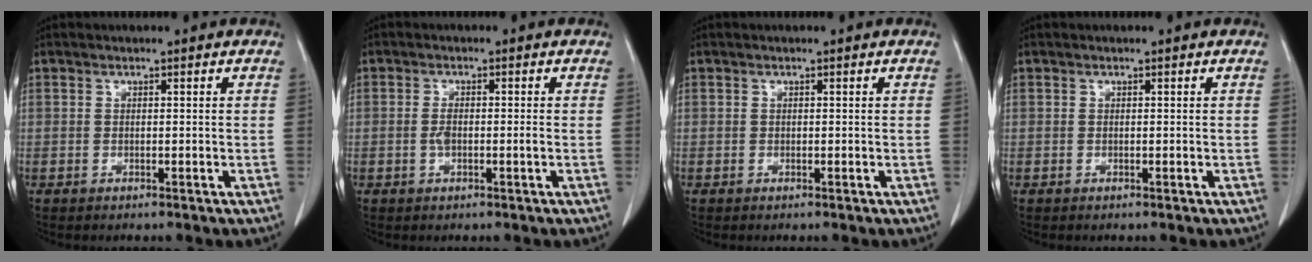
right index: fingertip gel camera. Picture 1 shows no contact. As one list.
[{"total": 2.2, "force": [-0.4, 0.6, 2.1], "torque": [-0.046, 0.004, -0.004]}, {"total": 0.0}, {"total": 0.0}]